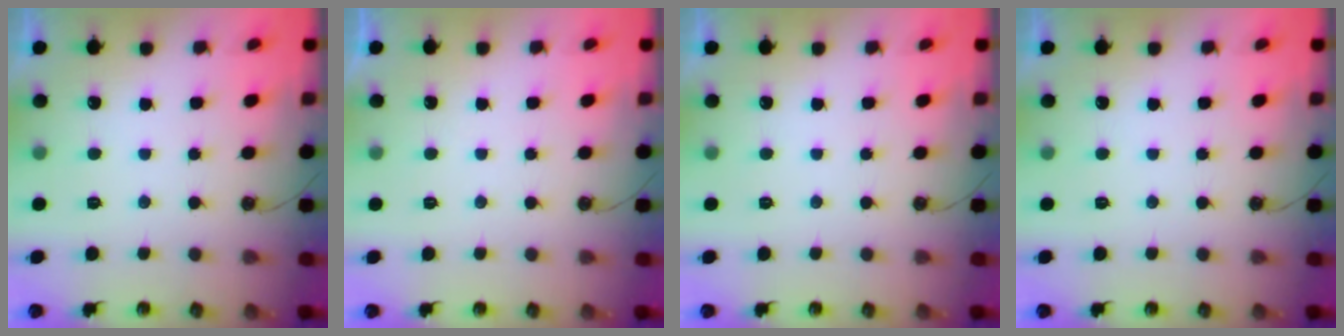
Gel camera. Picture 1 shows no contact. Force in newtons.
{"total": 0.0}
{"total": 0.0}
{"total": 0.0}